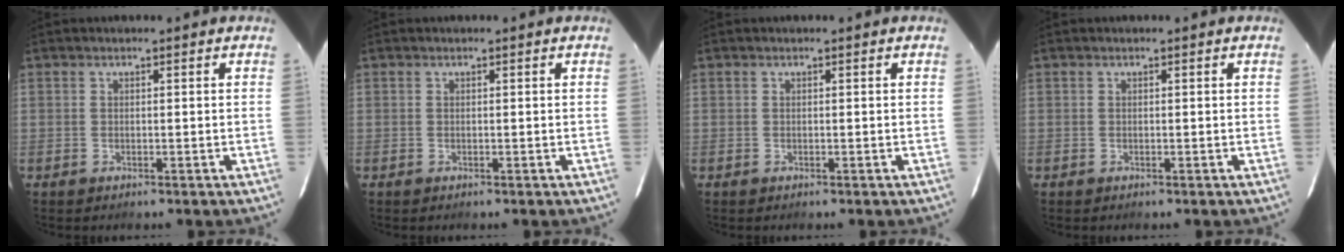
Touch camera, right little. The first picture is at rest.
{"total": 0.0}
{"total": 0.0}
{"total": 0.0}